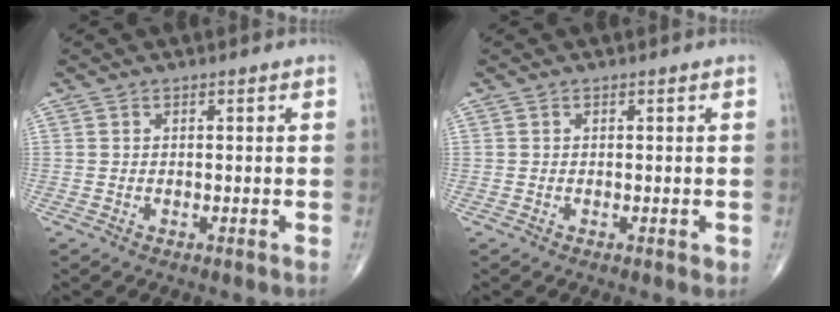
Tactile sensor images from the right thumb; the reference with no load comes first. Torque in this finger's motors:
{"motor_torque": [0.02, 0.16, -0.09, -0.02, 0.03]}